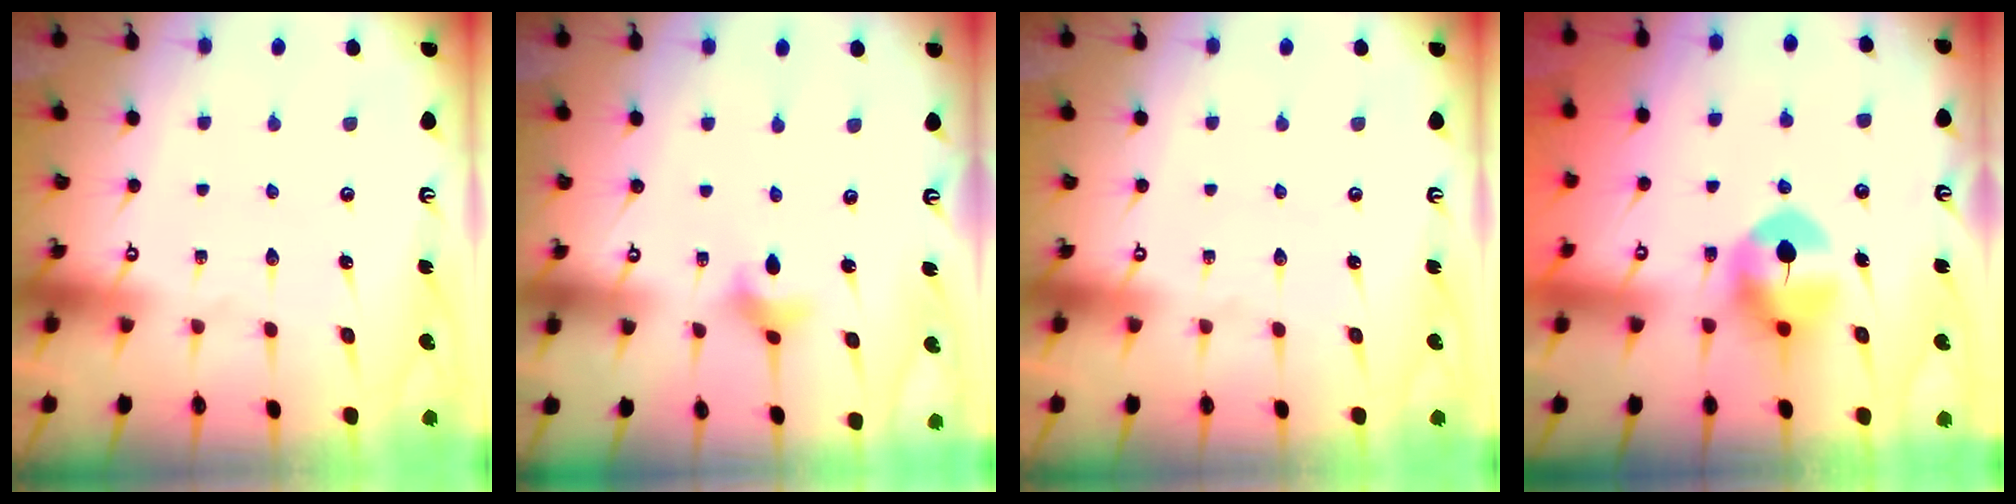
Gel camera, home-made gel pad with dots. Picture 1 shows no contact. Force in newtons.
{"total": 3.7, "press": 3.6, "slide": 0.7}
{"total": 0.0}
{"total": 8.4, "press": 8.3, "slide": 1.2}